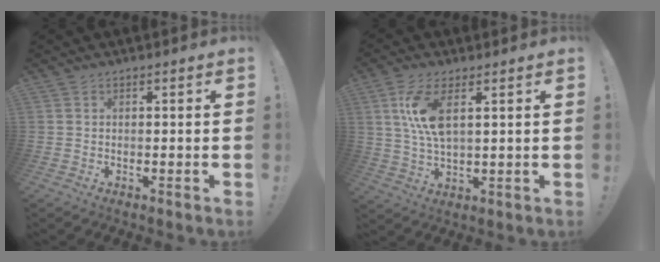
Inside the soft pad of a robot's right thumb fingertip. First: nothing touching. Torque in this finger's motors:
{"motor_torque": [0.12, 0.31, 0.55, 0.56, 0.08]}